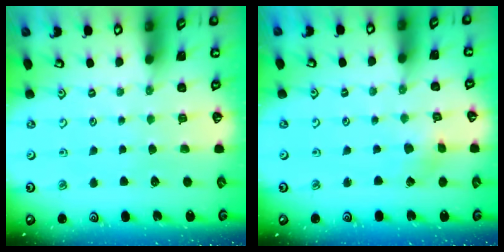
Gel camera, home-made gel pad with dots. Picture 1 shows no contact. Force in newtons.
{"total": 2.0, "press": 2.0, "slide": 0.3}